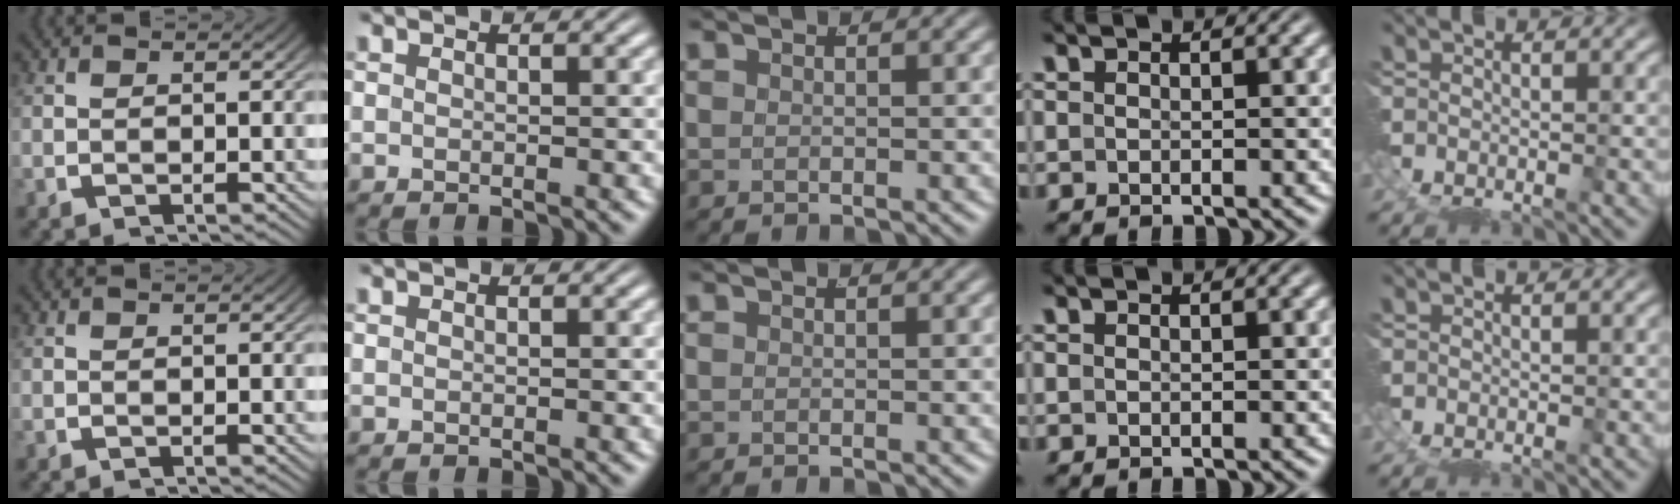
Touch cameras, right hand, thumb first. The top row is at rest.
{}